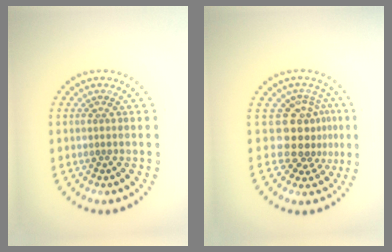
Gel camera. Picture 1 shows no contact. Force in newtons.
{"total": 4.0, "press": 2.6, "slide": 3.0}